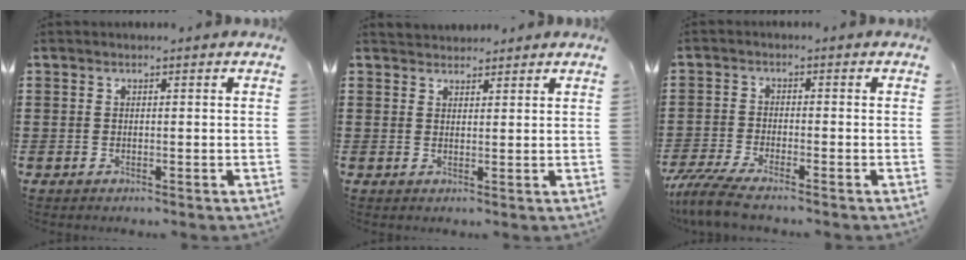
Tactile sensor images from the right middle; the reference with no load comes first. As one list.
[{"total": 2.1, "force": [2.0, 0.7, -0.3], "torque": [0.007, 0.001, 0.038]}, {"total": 4.8, "force": [-4.2, 0.2, 2.3], "torque": [-0.067, -0.021, -0.086]}]